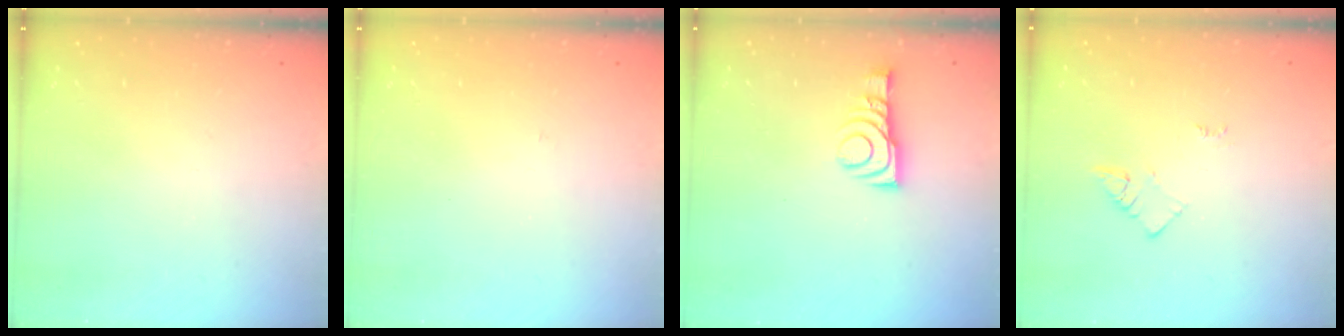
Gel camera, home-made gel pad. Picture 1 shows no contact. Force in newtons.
{"total": 2.7, "press": 2.7, "slide": 0.3}
{"total": 9.1, "press": 9.1, "slide": 0.4}
{"total": 3.1, "press": 3.1, "slide": 0.4}